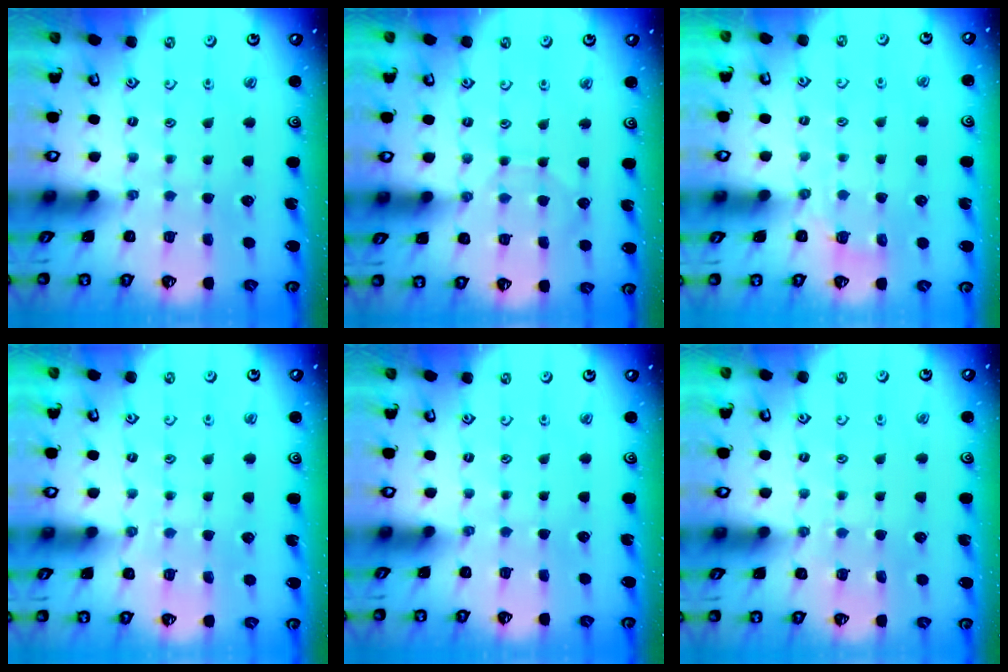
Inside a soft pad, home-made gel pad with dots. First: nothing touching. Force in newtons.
{"total": 5.7, "press": 5.7, "slide": 0.4}
{"total": 3.1, "press": 2.4, "slide": 2.0}
{"total": 2.8, "press": 2.8, "slide": 0.3}
{"total": 0.0}
{"total": 4.3, "press": 4.3, "slide": 0.4}